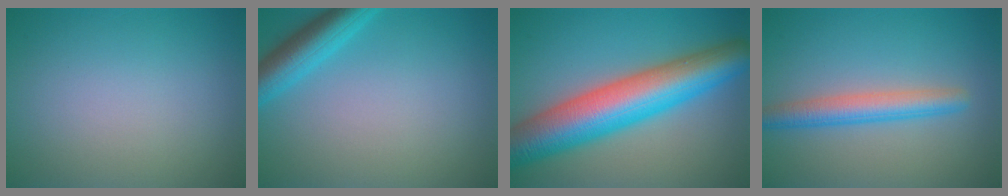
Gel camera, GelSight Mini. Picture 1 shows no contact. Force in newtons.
{"total": 4.1, "press": 4.1, "slide": 0.4}
{"total": 11.0, "press": 11.0, "slide": 0.1}
{"total": 3.7, "press": 3.7, "slide": 0.0}